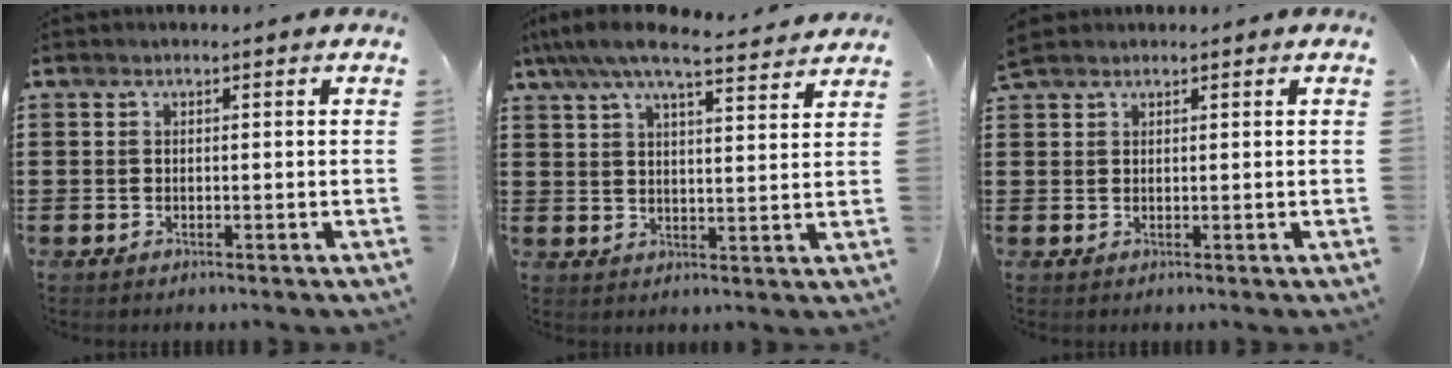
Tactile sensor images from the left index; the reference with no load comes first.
{"total": 7.1, "force": [6.1, 0.7, 3.4], "torque": [-0.087, -0.027, 0.109]}
{"total": 1.8, "force": [1.5, 0.7, 0.6], "torque": [-0.017, 0.004, 0.031]}